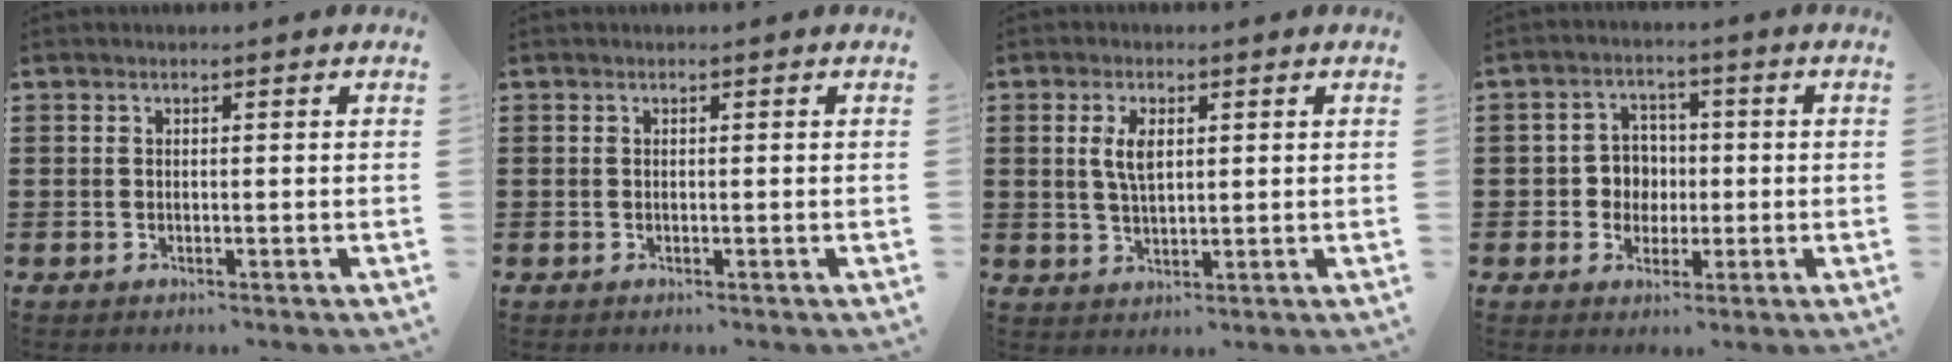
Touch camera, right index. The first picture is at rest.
{"total": 0.0}
{"total": 4.3, "force": [1.1, 1.9, 3.7], "torque": [-0.078, 0.009, 0.017]}
{"total": 4.5, "force": [-0.3, 4.3, 1.3], "torque": [-0.042, 0.013, -0.009]}